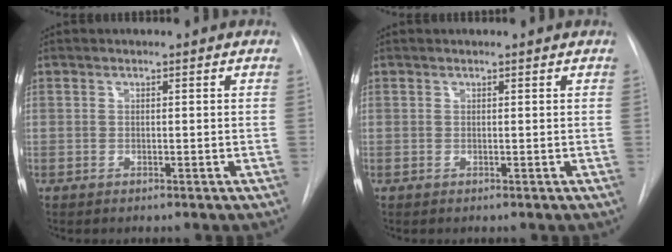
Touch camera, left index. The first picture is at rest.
{"total": 0.0}